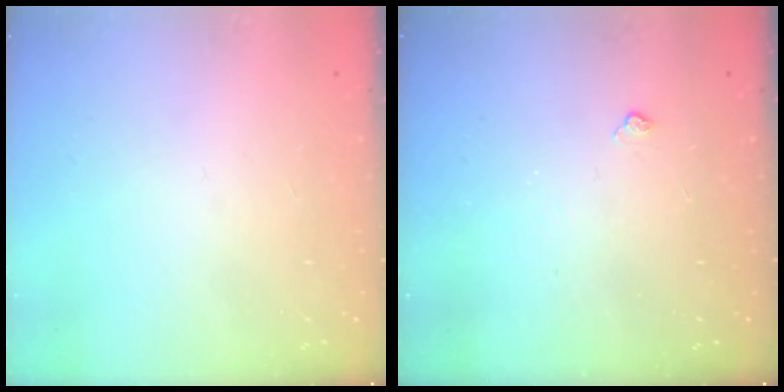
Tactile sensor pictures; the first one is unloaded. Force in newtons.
{"total": 2.7, "press": 2.7, "slide": 0.6}